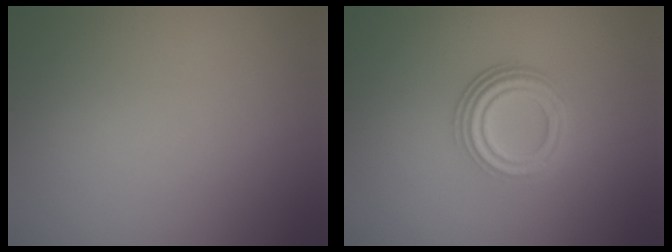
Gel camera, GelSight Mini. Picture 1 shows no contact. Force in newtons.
{"total": 4.5, "press": 3.3, "slide": 3.1}